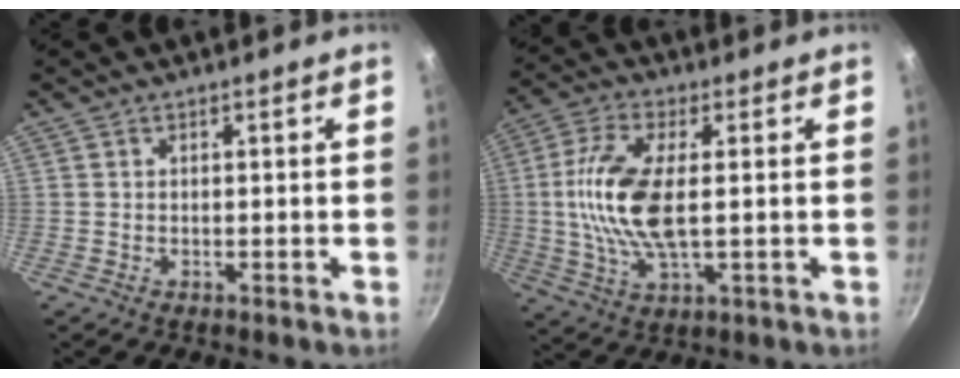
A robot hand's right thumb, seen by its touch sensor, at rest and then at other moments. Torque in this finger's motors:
{"motor_torque": [1.93, 1.70, 1.74, -0.95, 0.34]}